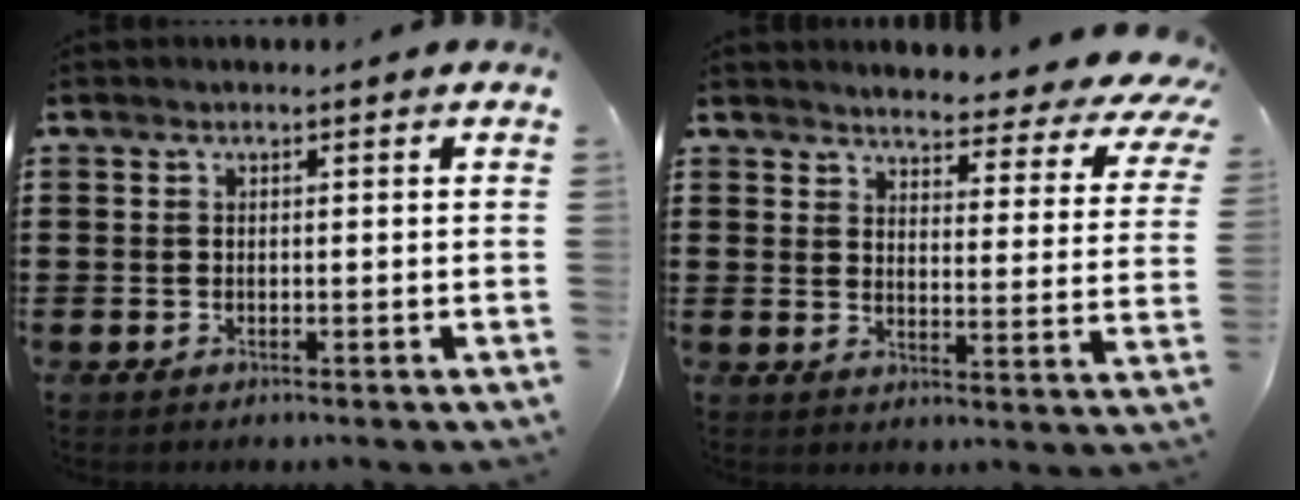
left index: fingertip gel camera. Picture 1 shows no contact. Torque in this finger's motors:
{"motor_torque": [2.14, 0.00, 0.21, 0.04]}